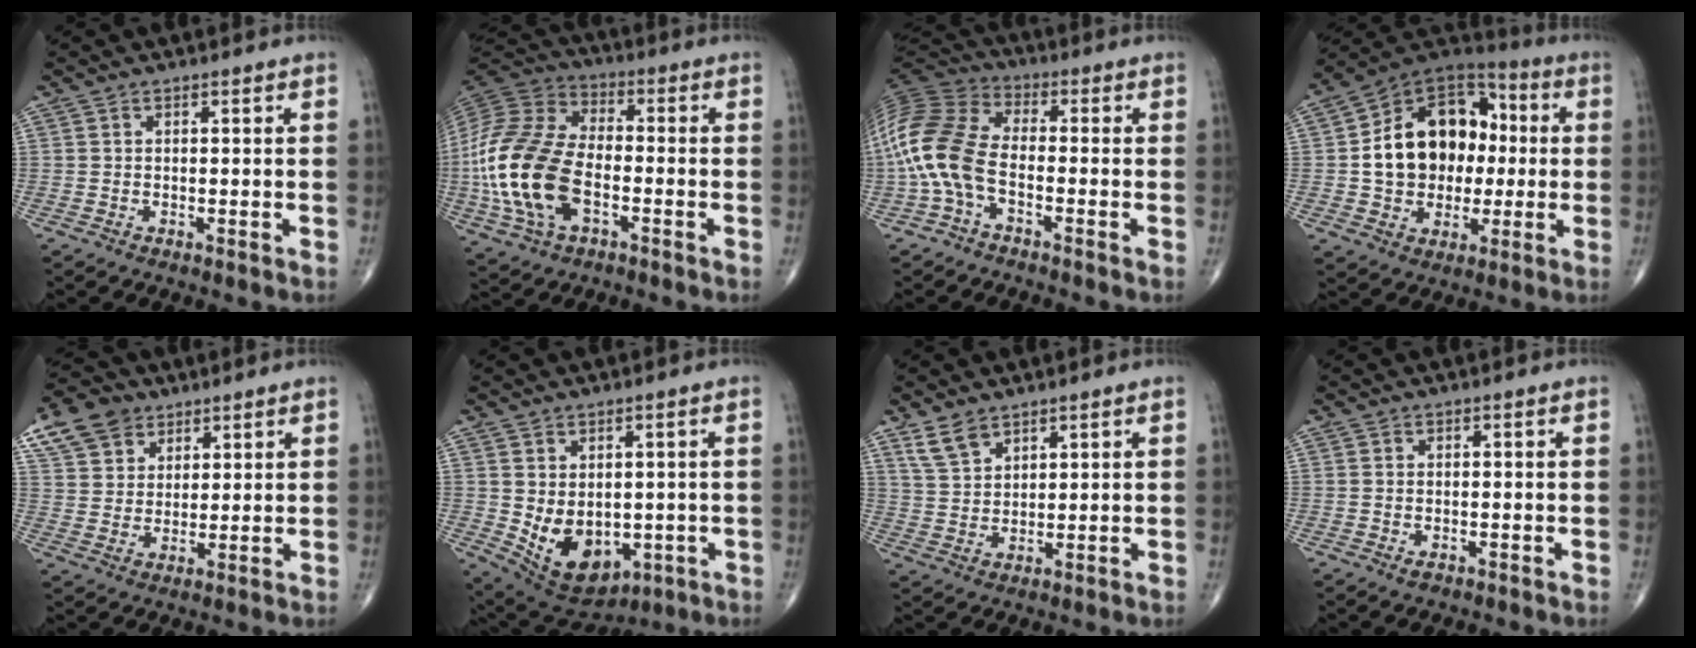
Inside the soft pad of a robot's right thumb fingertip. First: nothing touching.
{"total": 21.4, "force": [-4.5, 12.3, 16.9], "torque": [-0.365, 0.012, -0.087]}
{"total": 13.8, "force": [-3.2, 7.3, 11.2], "torque": [-0.250, 0.036, -0.073]}
{"total": 19.4, "force": [0.6, 14.7, 12.7], "torque": [-0.163, 0.033, 0.010]}
{"total": 10.5, "force": [5.9, 7.7, 4.0], "torque": [-0.058, -0.006, 0.115]}
{"total": 11.8, "force": [-1.8, 8.1, 8.4], "torque": [-0.112, -0.007, 0.002]}
{"total": 5.2, "force": [3.8, 2.7, 2.3], "torque": [-0.038, -0.018, 0.083]}
{"total": 1.1, "force": [-0.5, 0.7, 0.7], "torque": [-0.013, 0.002, -0.004]}